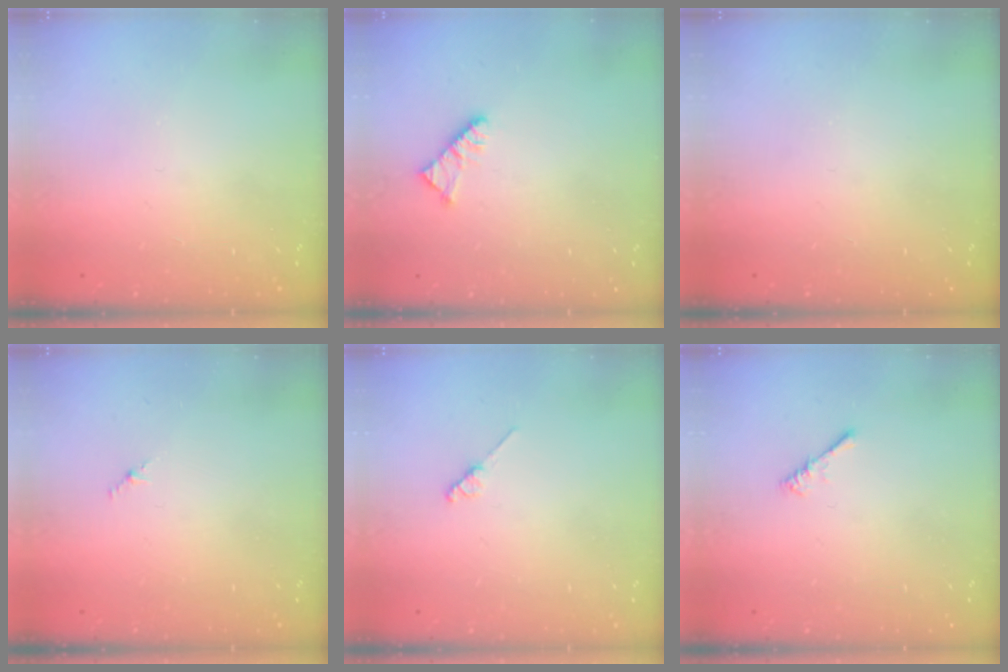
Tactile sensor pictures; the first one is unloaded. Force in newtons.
{"total": 5.2, "press": 5.2, "slide": 0.6}
{"total": 0.0}
{"total": 1.2, "press": 1.1, "slide": 0.6}
{"total": 2.0, "press": 1.9, "slide": 0.3}
{"total": 0.0}